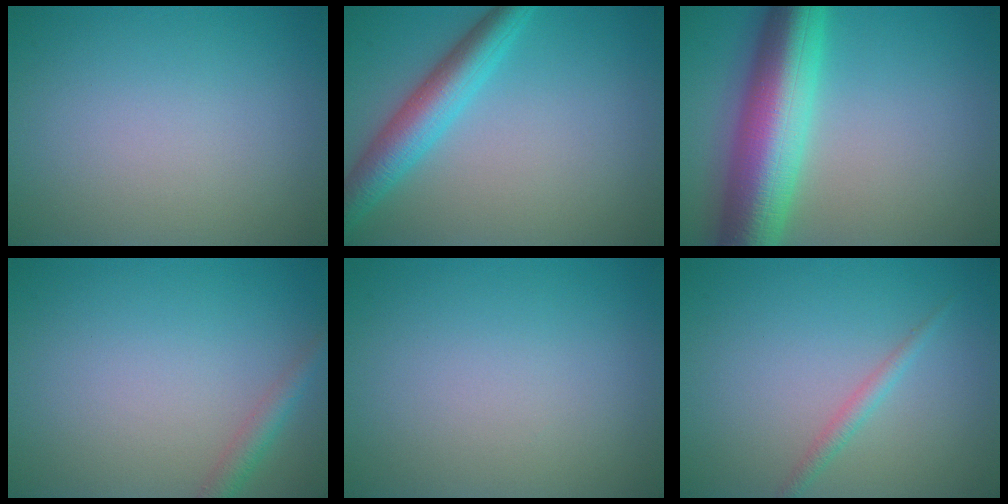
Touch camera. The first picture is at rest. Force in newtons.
{"total": 4.9, "press": 4.9, "slide": 0.2}
{"total": 10.7, "press": 10.7, "slide": 0.1}
{"total": 1.9, "press": 1.9, "slide": 0.1}
{"total": 0.0}
{"total": 1.3, "press": 1.3, "slide": 0.1}